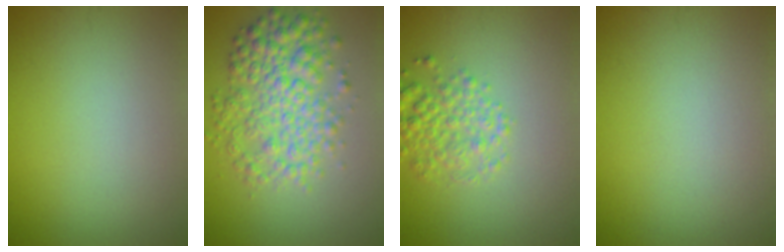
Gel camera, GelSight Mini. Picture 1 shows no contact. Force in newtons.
{"total": 5.9, "press": 5.9, "slide": 0.0}
{"total": 3.5, "press": 3.5, "slide": 0.2}
{"total": 0.0}